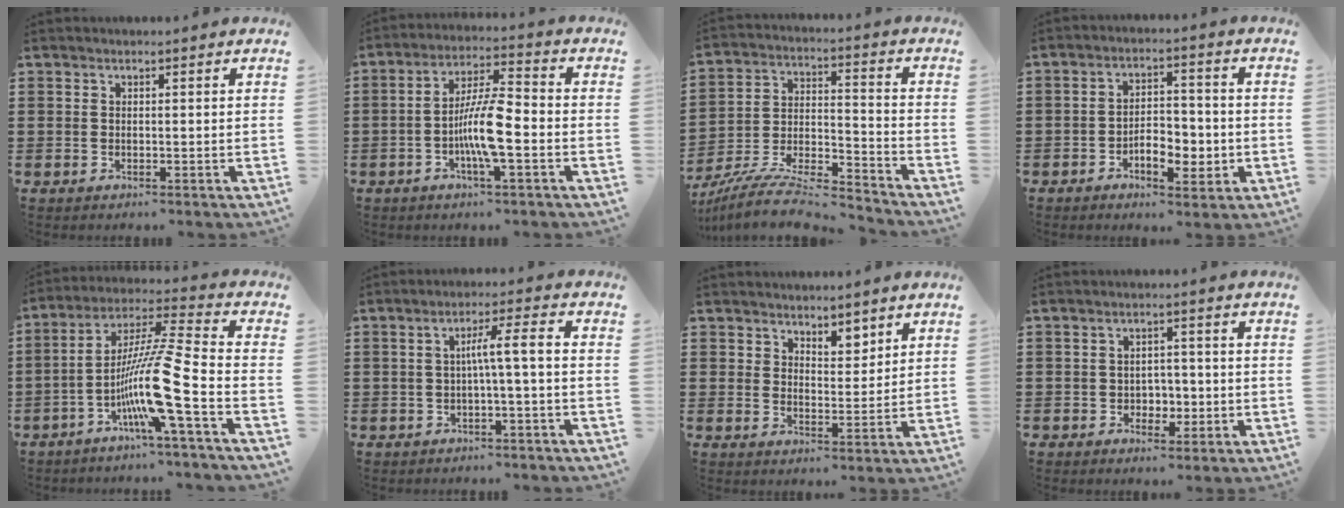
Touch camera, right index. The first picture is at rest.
{"total": 8.6, "force": [-2.3, 1.7, 8.1], "torque": [-0.165, -0.005, -0.047]}
{"total": 8.6, "force": [-8.0, 0.9, 2.9], "torque": [-0.058, -0.003, -0.162]}
{"total": 5.9, "force": [-2.2, 3.2, 4.5], "torque": [-0.071, 0.007, -0.040]}
{"total": 12.9, "force": [-5.5, -0.7, 11.6], "torque": [-0.239, -0.024, -0.116]}
{"total": 4.7, "force": [-0.9, -0.1, 4.6], "torque": [-0.085, 0.001, -0.022]}
{"total": 4.1, "force": [3.7, 1.7, 0.2], "torque": [-0.009, -0.007, 0.068]}
{"total": 3.0, "force": [-0.8, 2.7, 1.0], "torque": [-0.021, 0.003, -0.023]}